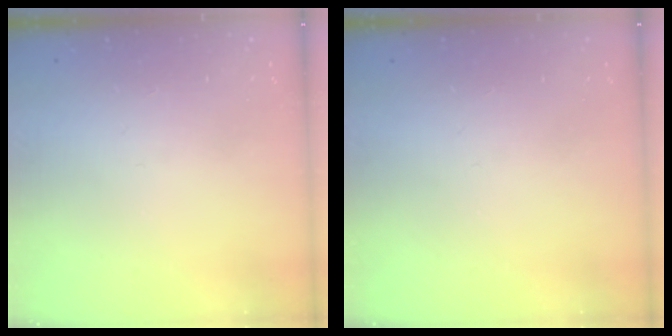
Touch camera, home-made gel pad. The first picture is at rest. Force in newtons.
{"total": 0.0}